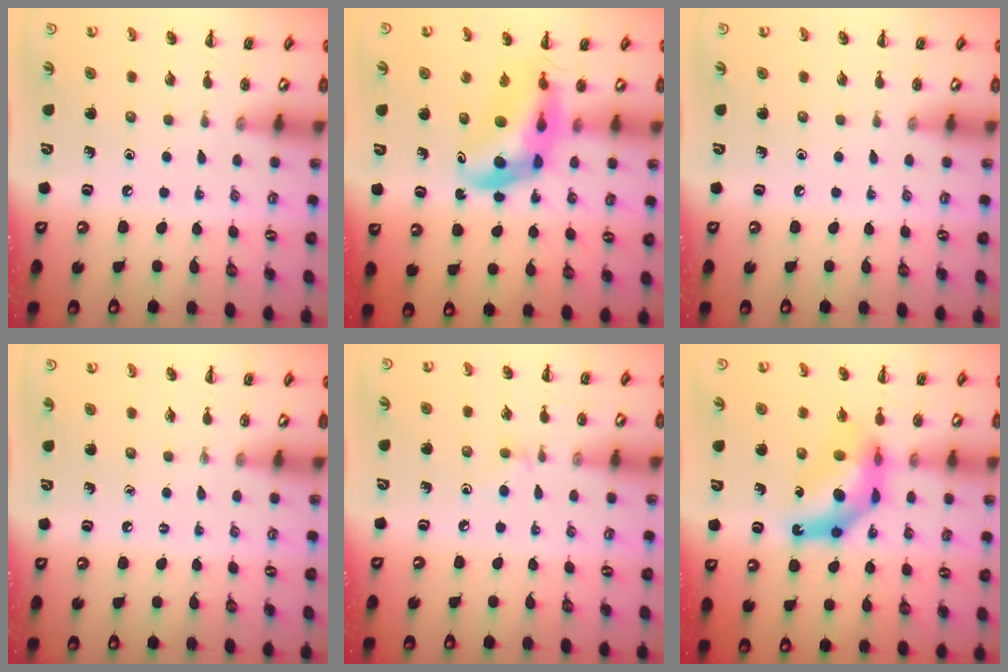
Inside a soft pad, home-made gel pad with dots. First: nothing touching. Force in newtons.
{"total": 10.4, "press": 9.9, "slide": 3.3}
{"total": 0.0}
{"total": 0.0}
{"total": 3.7, "press": 3.4, "slide": 1.4}
{"total": 9.1, "press": 8.6, "slide": 2.9}